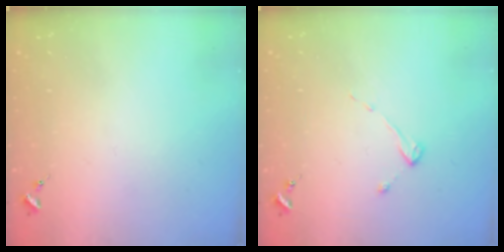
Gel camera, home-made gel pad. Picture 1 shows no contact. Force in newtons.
{"total": 2.9, "press": 2.8, "slide": 0.3}